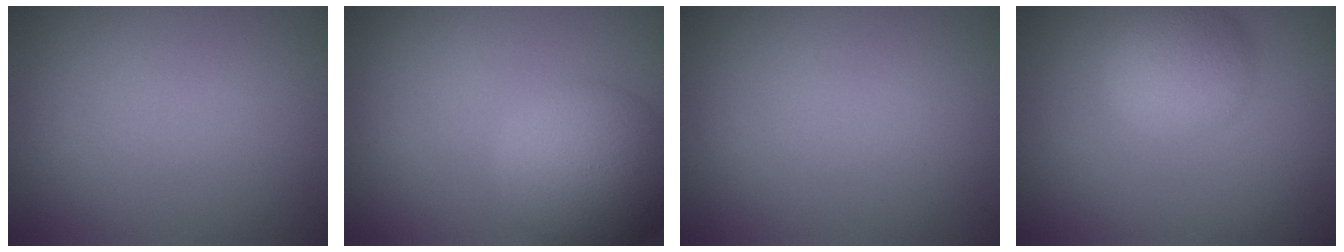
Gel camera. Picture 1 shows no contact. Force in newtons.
{"total": 7.9, "press": 7.9, "slide": 0.2}
{"total": 0.0}
{"total": 4.1, "press": 4.1, "slide": 0.3}